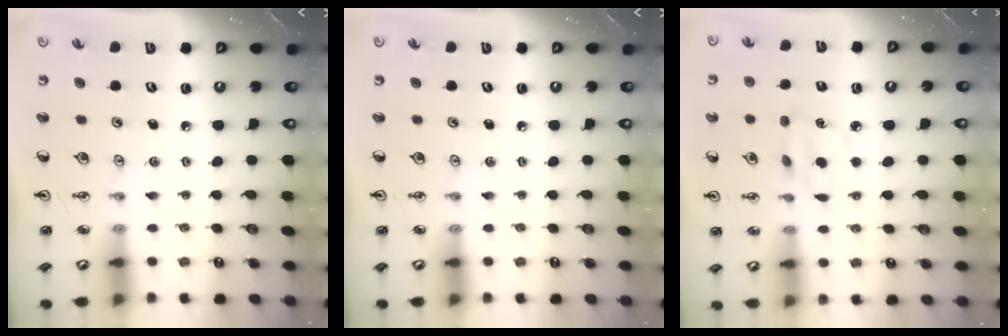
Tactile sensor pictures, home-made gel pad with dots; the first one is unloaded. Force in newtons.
{"total": 0.0}
{"total": 5.1, "press": 5.1, "slide": 0.6}